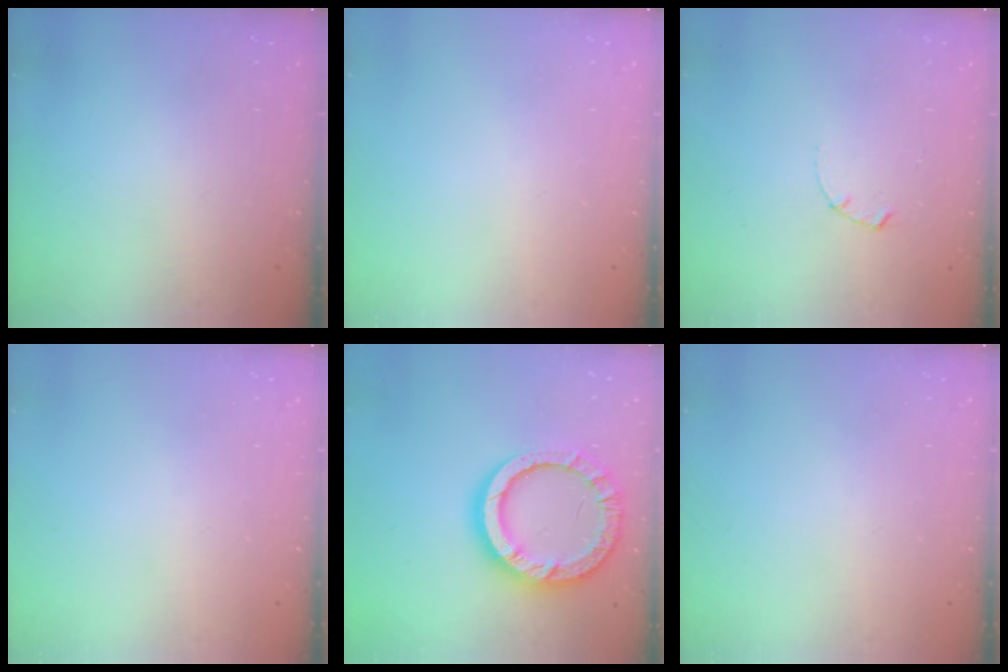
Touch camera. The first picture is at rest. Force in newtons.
{"total": 0.0}
{"total": 1.7, "press": 1.6, "slide": 0.3}
{"total": 0.0}
{"total": 16.9, "press": 16.8, "slide": 1.4}
{"total": 0.0}